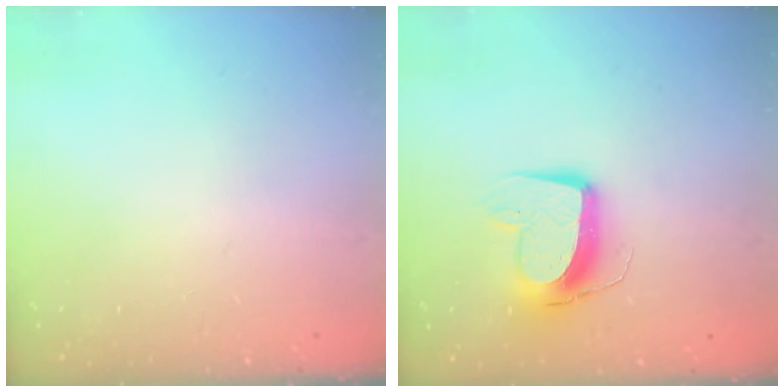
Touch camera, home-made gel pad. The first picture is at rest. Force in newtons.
{"total": 11.8, "press": 11.7, "slide": 1.1}